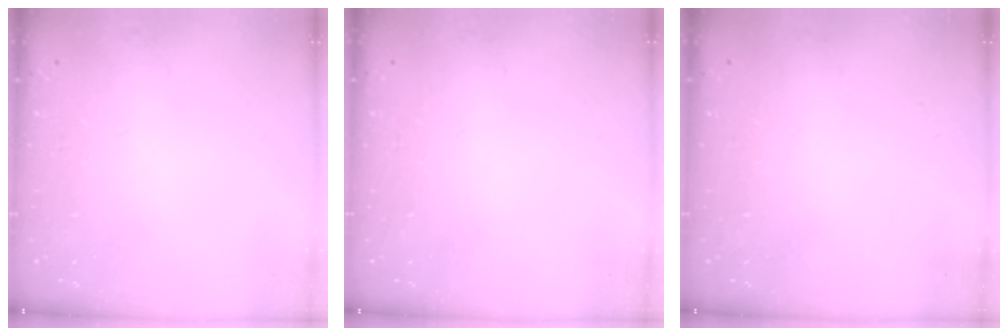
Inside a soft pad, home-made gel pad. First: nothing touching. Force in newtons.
{"total": 0.0}
{"total": 0.0}